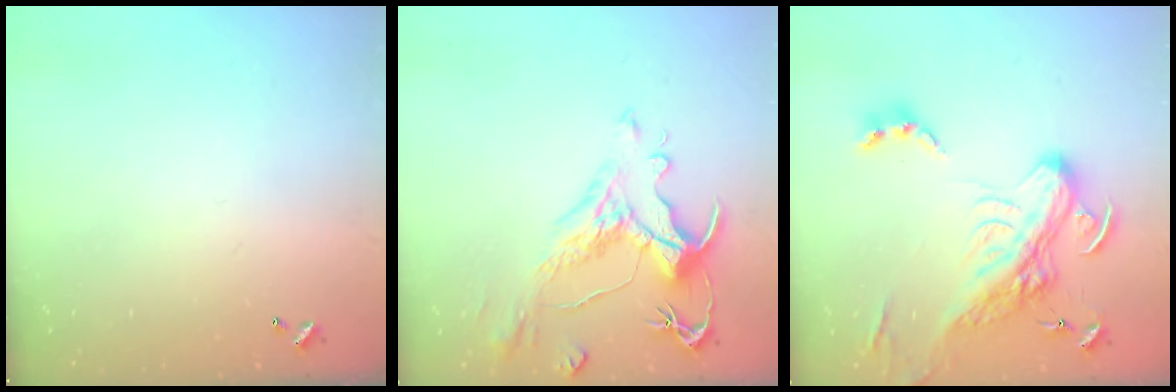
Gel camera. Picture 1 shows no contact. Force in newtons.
{"total": 1.5, "press": 0.9, "slide": 1.2}
{"total": 11.6, "press": 11.5, "slide": 1.4}